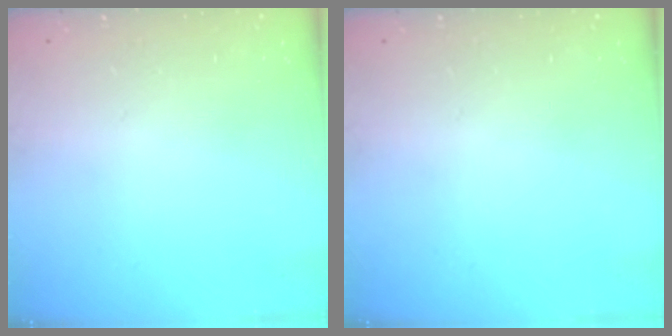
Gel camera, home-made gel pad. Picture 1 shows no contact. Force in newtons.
{"total": 0.0}